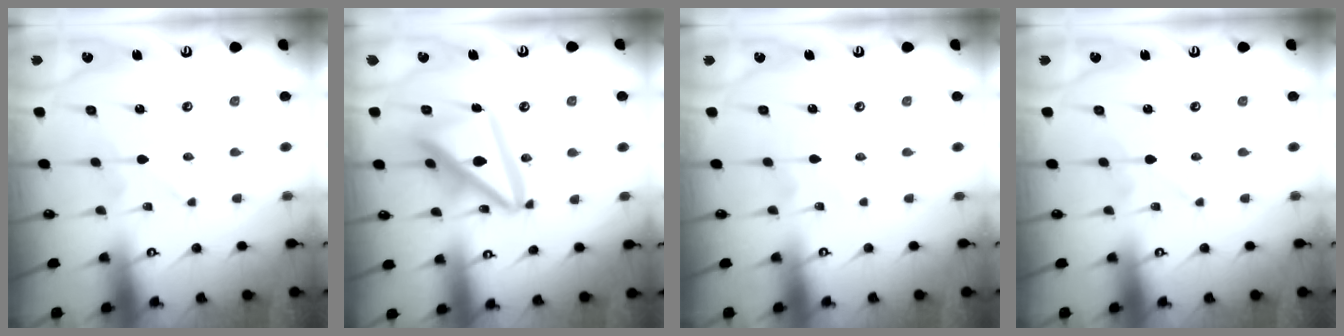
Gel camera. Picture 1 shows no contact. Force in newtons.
{"total": 18.0, "press": 17.9, "slide": 2.0}
{"total": 3.1, "press": 3.1, "slide": 0.2}
{"total": 0.0}